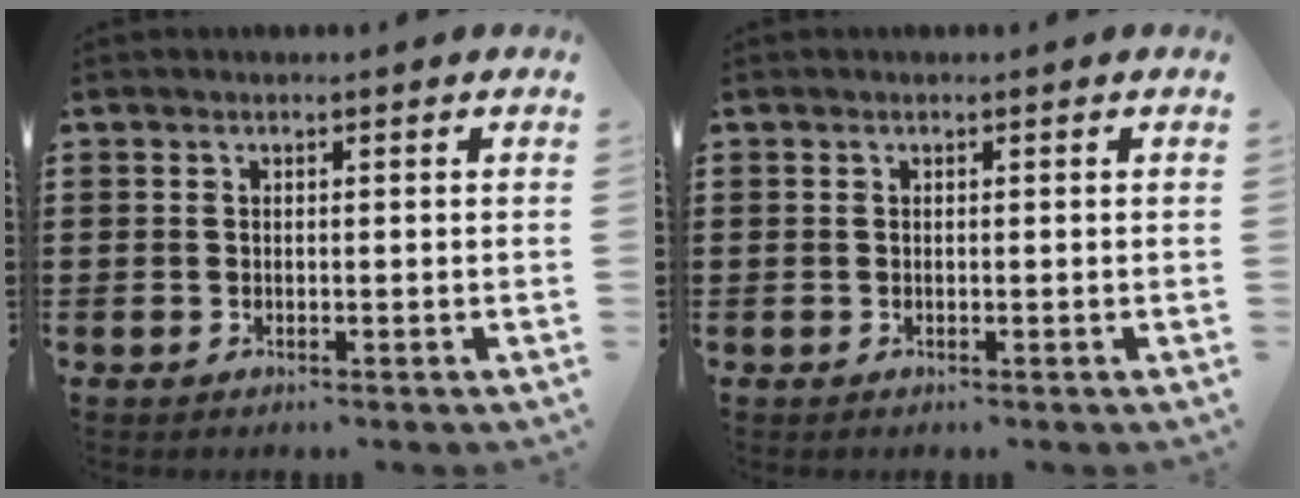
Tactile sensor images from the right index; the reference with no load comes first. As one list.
[{"total": 0.0}]